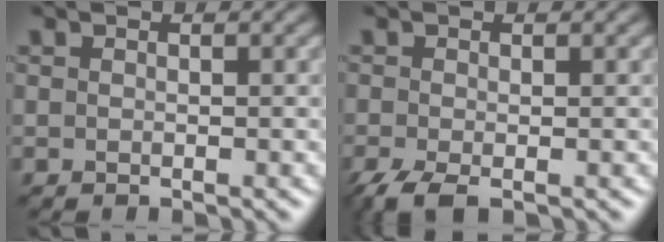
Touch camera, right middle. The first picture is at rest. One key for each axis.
{"total": 2.6, "fx": -1.7, "fy": 0.7, "fz": 1.9, "tx": -0.043, "ty": -0.010, "tz": -0.037}